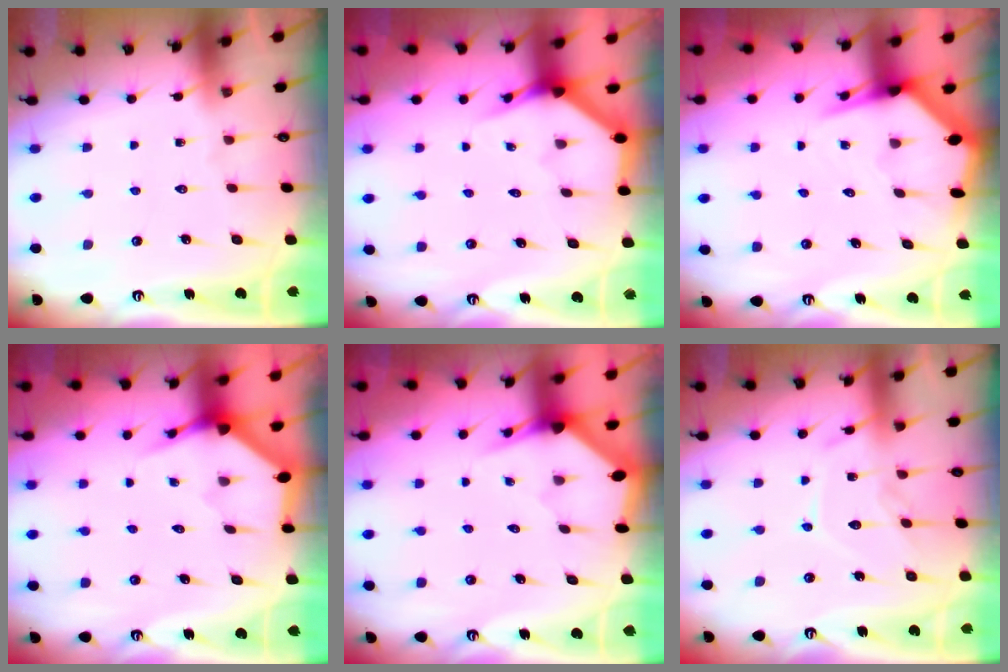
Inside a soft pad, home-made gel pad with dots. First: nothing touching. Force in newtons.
{"total": 3.7, "press": 3.7, "slide": 0.4}
{"total": 4.4, "press": 4.3, "slide": 0.5}
{"total": 3.6, "press": 3.6, "slide": 0.1}
{"total": 2.8, "press": 2.8, "slide": 0.1}
{"total": 11.4, "press": 11.4, "slide": 0.4}